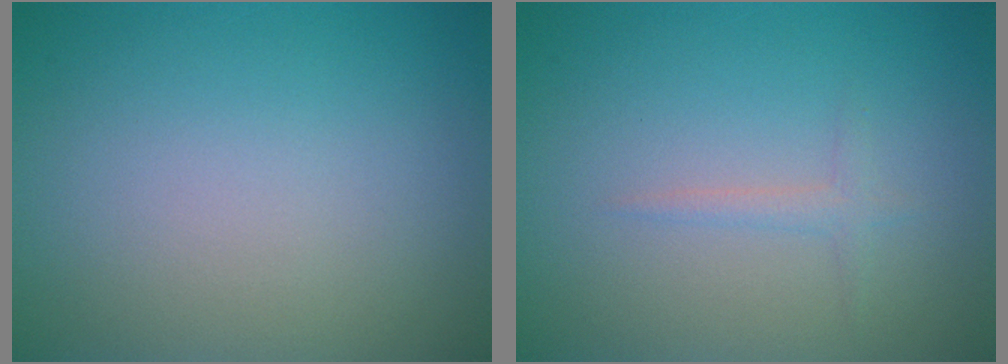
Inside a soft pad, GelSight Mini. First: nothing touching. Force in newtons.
{"total": 1.3, "press": 1.3, "slide": 0.0}